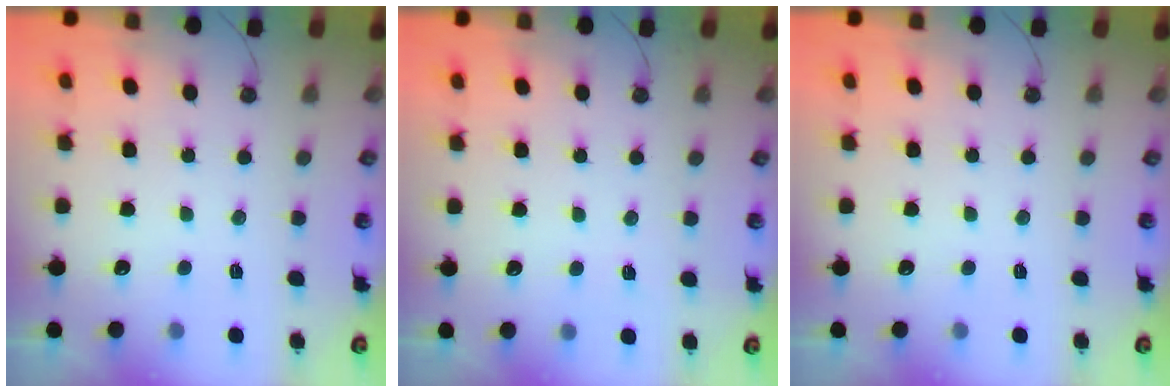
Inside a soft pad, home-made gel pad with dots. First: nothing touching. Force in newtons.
{"total": 1.9, "press": 1.6, "slide": 1.0}
{"total": 0.0}